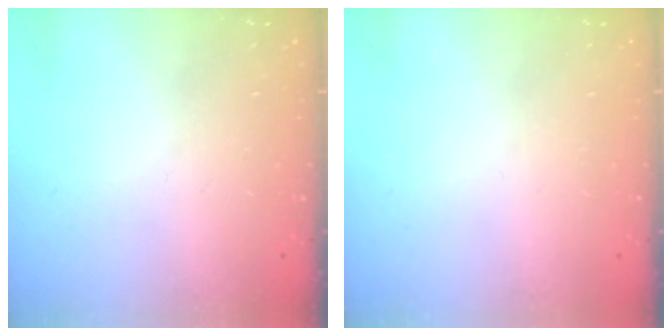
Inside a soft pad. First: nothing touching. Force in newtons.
{"total": 0.0}